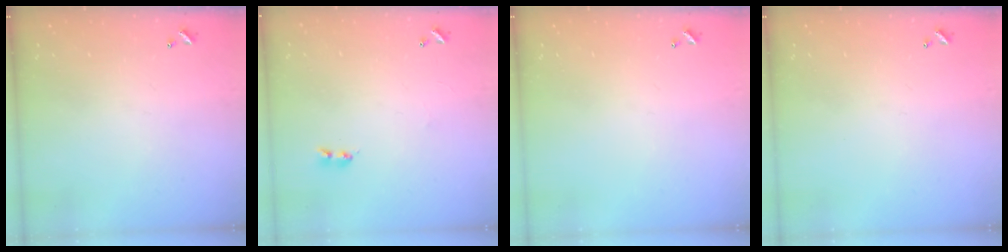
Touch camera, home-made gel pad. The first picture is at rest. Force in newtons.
{"total": 2.2, "press": 2.1, "slide": 0.6}
{"total": 0.0}
{"total": 0.0}